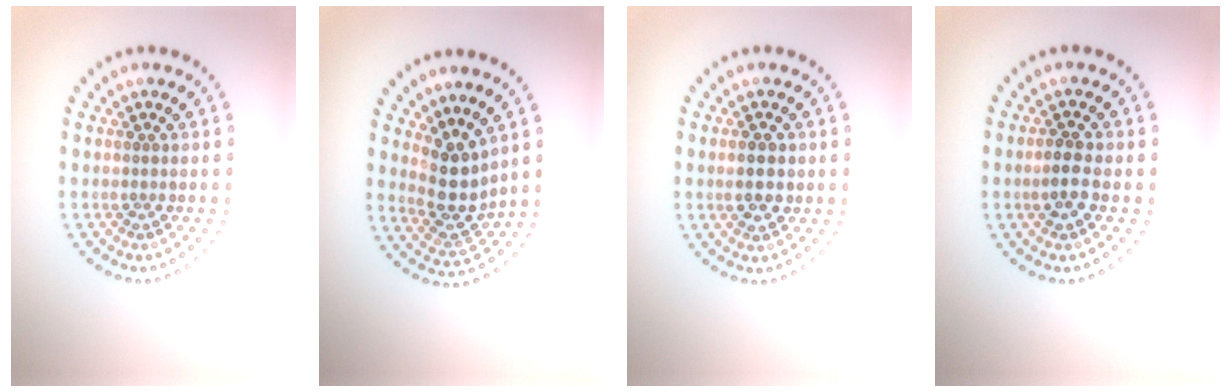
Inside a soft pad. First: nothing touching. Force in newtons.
{"total": 3.9, "press": 3.0, "slide": 2.4}
{"total": 2.4, "press": 2.4, "slide": 0.1}
{"total": 2.2, "press": 2.2, "slide": 0.3}